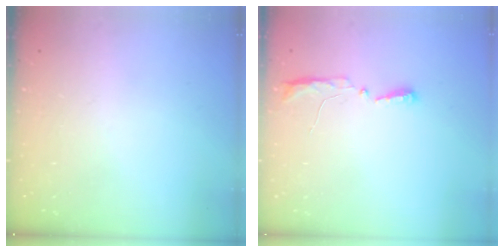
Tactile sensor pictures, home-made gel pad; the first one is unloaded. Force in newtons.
{"total": 8.2, "press": 5.2, "slide": 6.2}